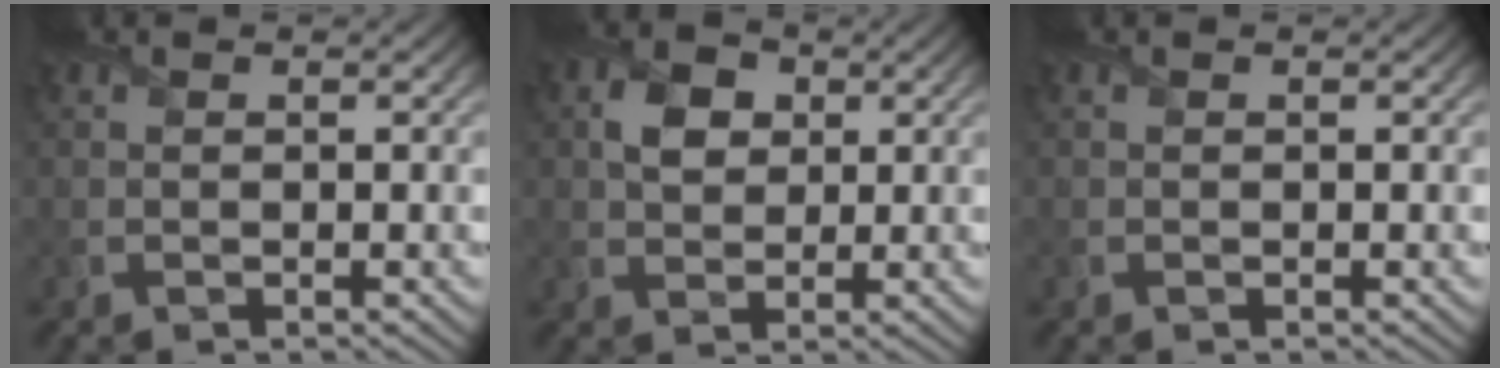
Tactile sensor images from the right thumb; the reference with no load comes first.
{"total": 4.1, "force": [1.0, 3.1, 2.4], "torque": [-0.055, 0.006, 0.013]}
{"total": 0.0}